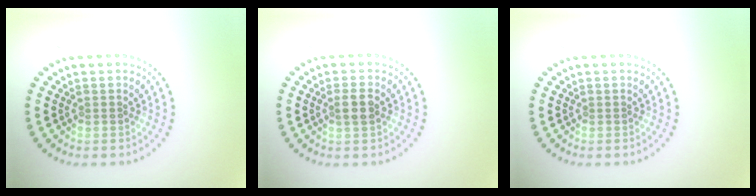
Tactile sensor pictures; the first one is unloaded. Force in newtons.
{"total": 1.9, "press": 1.8, "slide": 0.5}
{"total": 0.0}